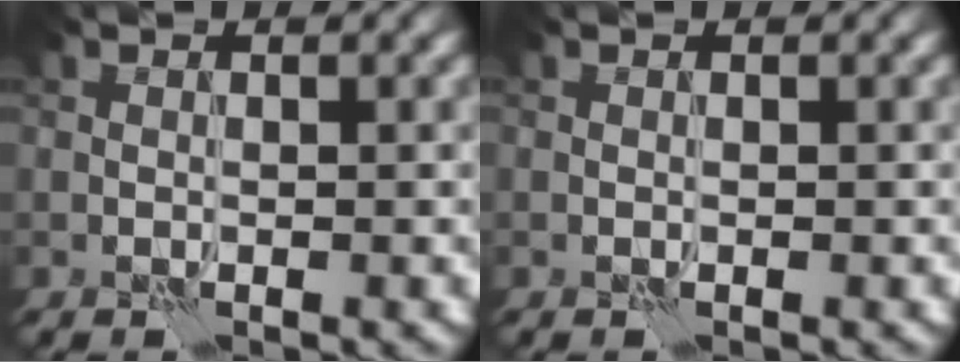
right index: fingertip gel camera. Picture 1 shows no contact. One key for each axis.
{"total": 0.0}